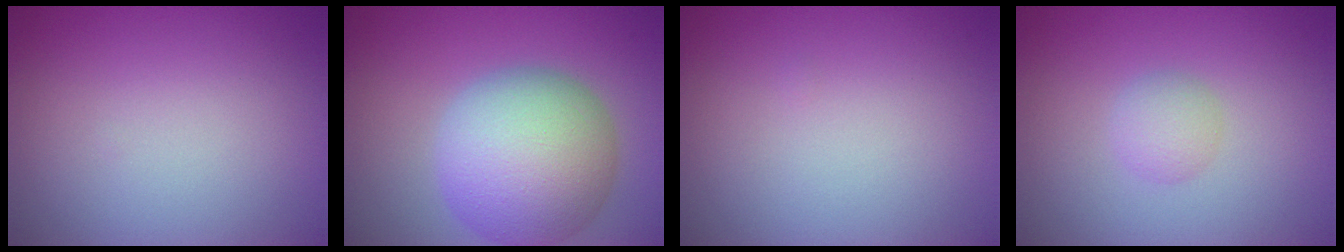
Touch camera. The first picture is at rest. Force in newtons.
{"total": 9.7, "press": 9.7, "slide": 0.5}
{"total": 0.0}
{"total": 1.6, "press": 1.6, "slide": 0.0}